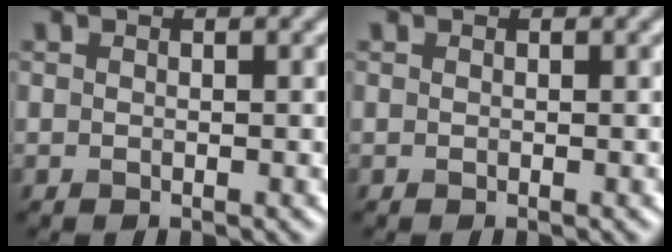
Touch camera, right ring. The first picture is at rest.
{"total": 0.0}